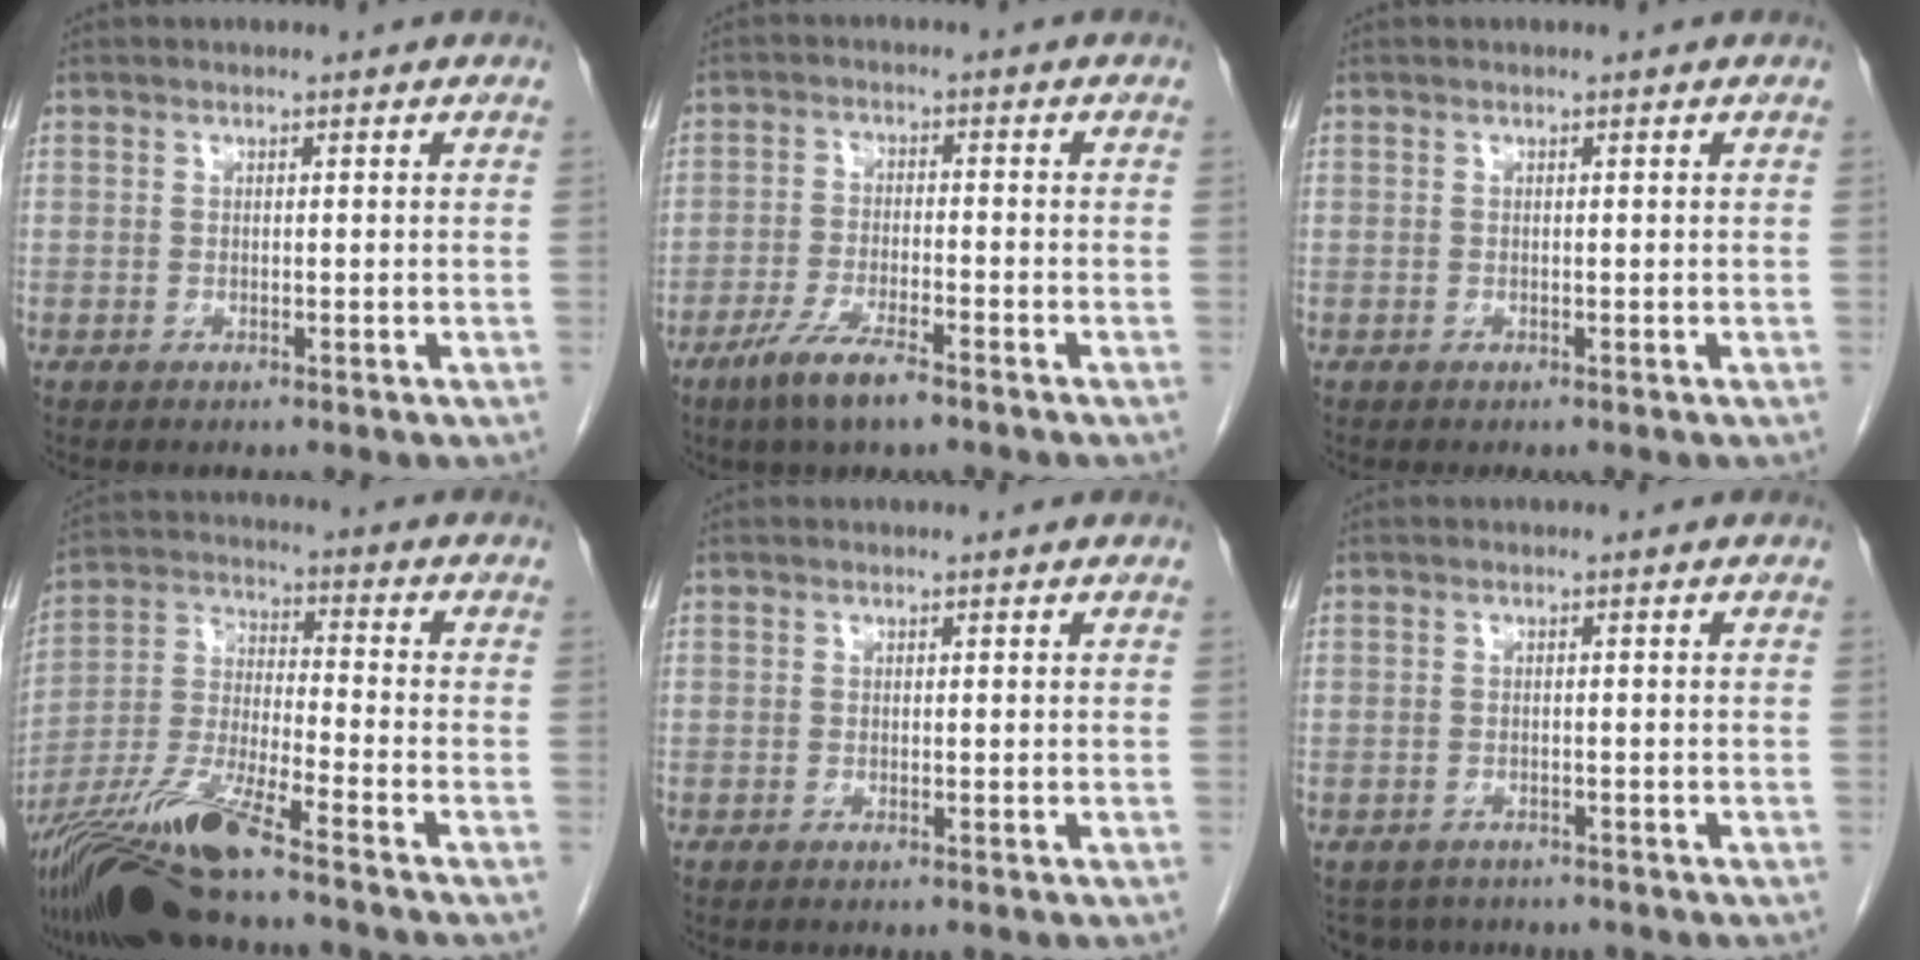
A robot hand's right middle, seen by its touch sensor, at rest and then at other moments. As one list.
[{"total": 6.5, "force": [-4.4, 1.0, 4.7], "torque": [-0.096, -0.010, -0.079]}, {"total": 0.0}, {"total": 14.4, "force": [-10.9, 0.5, 9.4], "torque": [-0.195, -0.023, -0.203]}, {"total": 0.0}, {"total": 3.9, "force": [-3.4, 2.1, 0.1], "torque": [0.006, 0.000, -0.049]}]